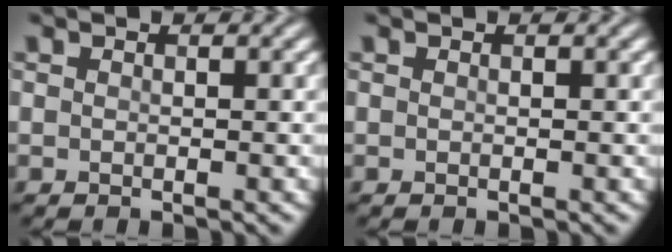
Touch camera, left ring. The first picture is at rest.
{"total": 0.0}